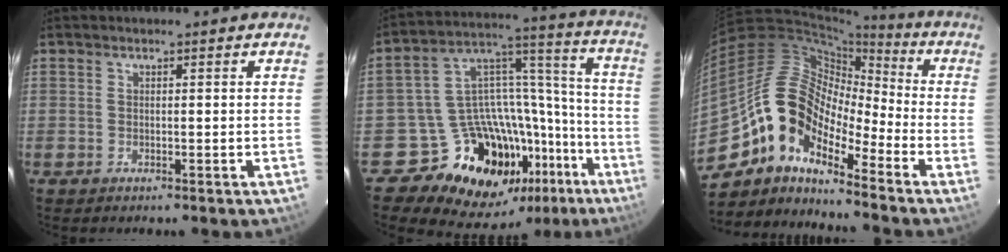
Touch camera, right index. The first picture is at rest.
{"total": 21.7, "force": [-12.9, 14.0, 10.4], "torque": [-0.152, 0.068, -0.181]}
{"total": 13.9, "force": [-8.7, 6.5, 8.6], "torque": [-0.141, 0.011, -0.181]}